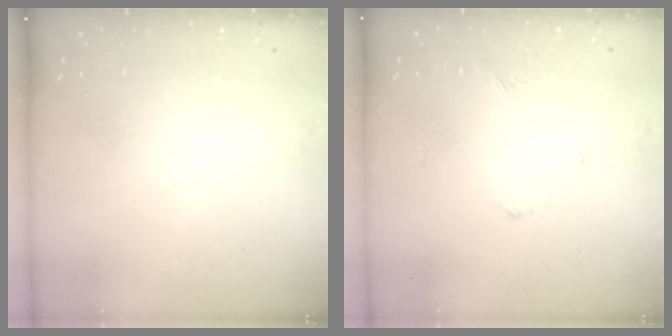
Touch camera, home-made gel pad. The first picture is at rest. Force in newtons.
{"total": 1.8, "press": 1.8, "slide": 0.2}